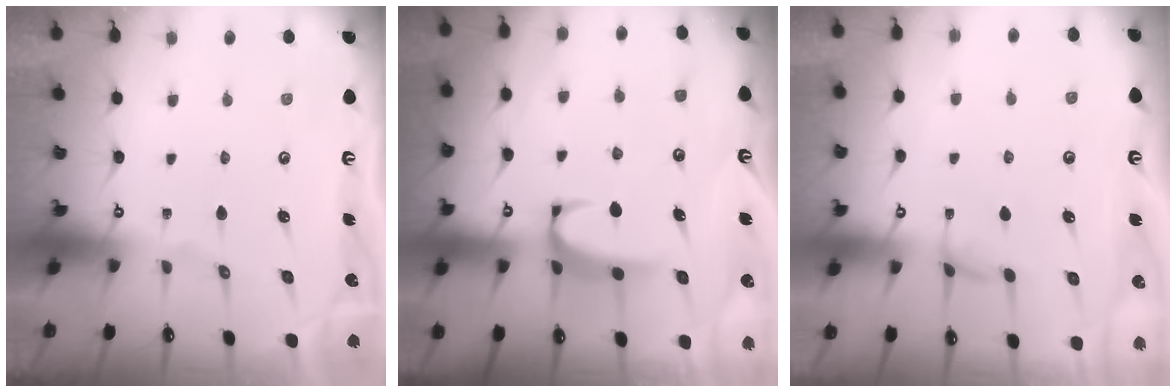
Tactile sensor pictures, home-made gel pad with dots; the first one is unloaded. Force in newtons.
{"total": 2.2, "press": 2.2, "slide": 0.3}
{"total": 1.5, "press": 1.4, "slide": 0.5}